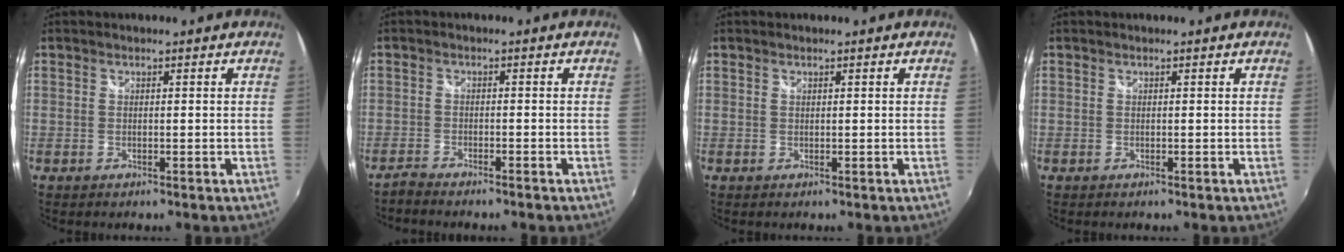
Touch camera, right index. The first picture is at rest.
{"total": 2.7, "force": [-2.5, 0.2, 0.8], "torque": [-0.034, -0.006, -0.050]}
{"total": 0.0}
{"total": 0.0}